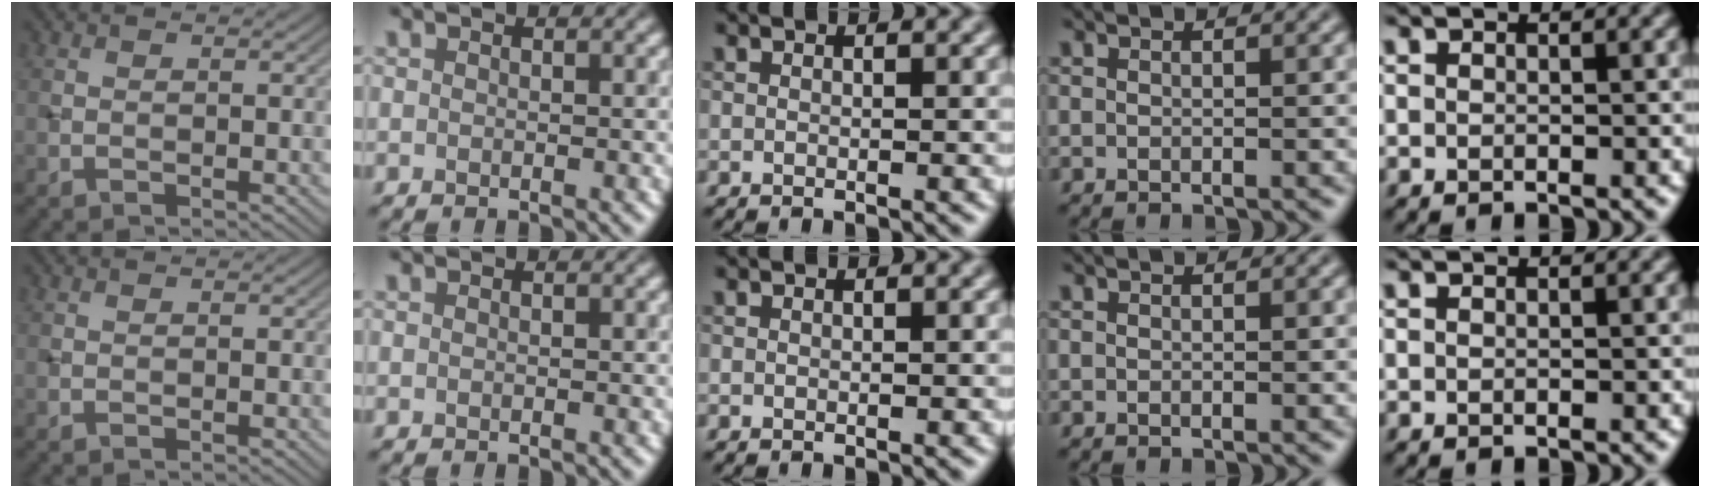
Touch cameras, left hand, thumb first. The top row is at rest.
{}